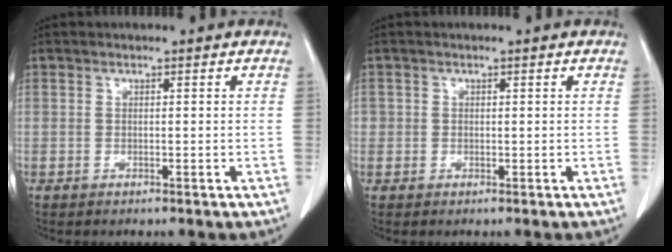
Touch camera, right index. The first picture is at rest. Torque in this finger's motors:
{"motor_torque": [0.09, -0.05, 0.01, 0.00]}